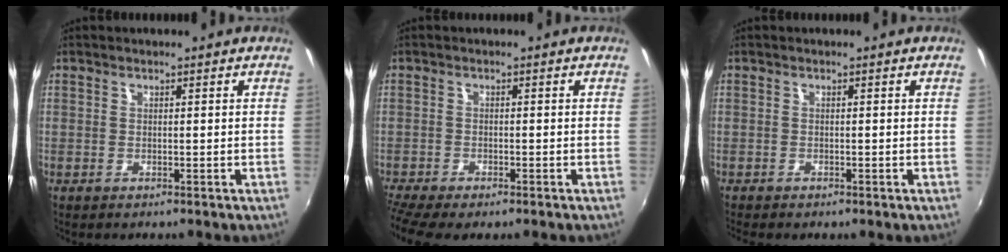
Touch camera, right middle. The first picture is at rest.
{"total": 5.4, "force": [-4.5, 0.6, 2.9], "torque": [-0.075, -0.033, -0.081]}
{"total": 1.4, "force": [-1.1, 0.3, 0.8], "torque": [-0.016, -0.007, -0.018]}